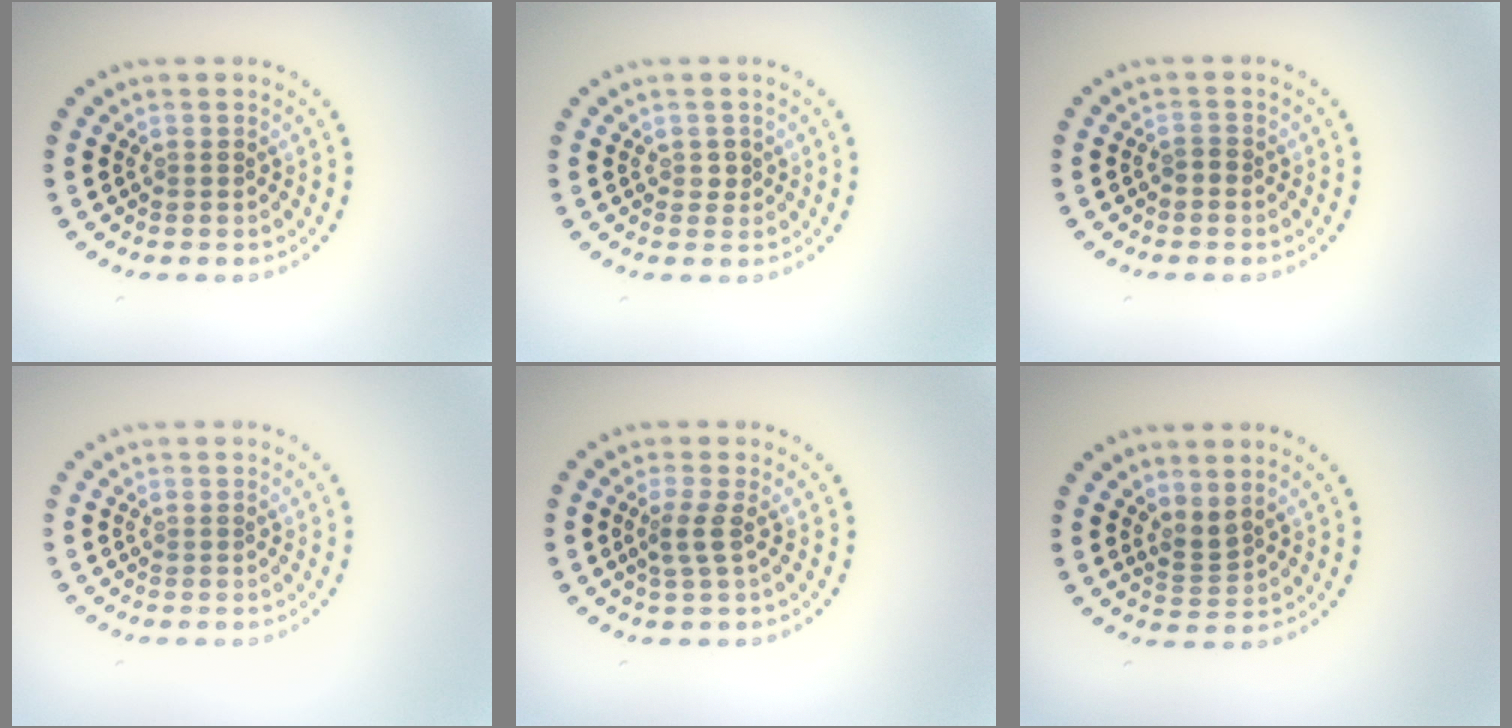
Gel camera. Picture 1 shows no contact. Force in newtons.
{"total": 0.7, "press": 0.7, "slide": 0.3}
{"total": 0.8, "press": 0.7, "slide": 0.3}
{"total": 0.0}
{"total": 2.0, "press": 1.4, "slide": 1.4}
{"total": 1.7, "press": 1.2, "slide": 1.2}